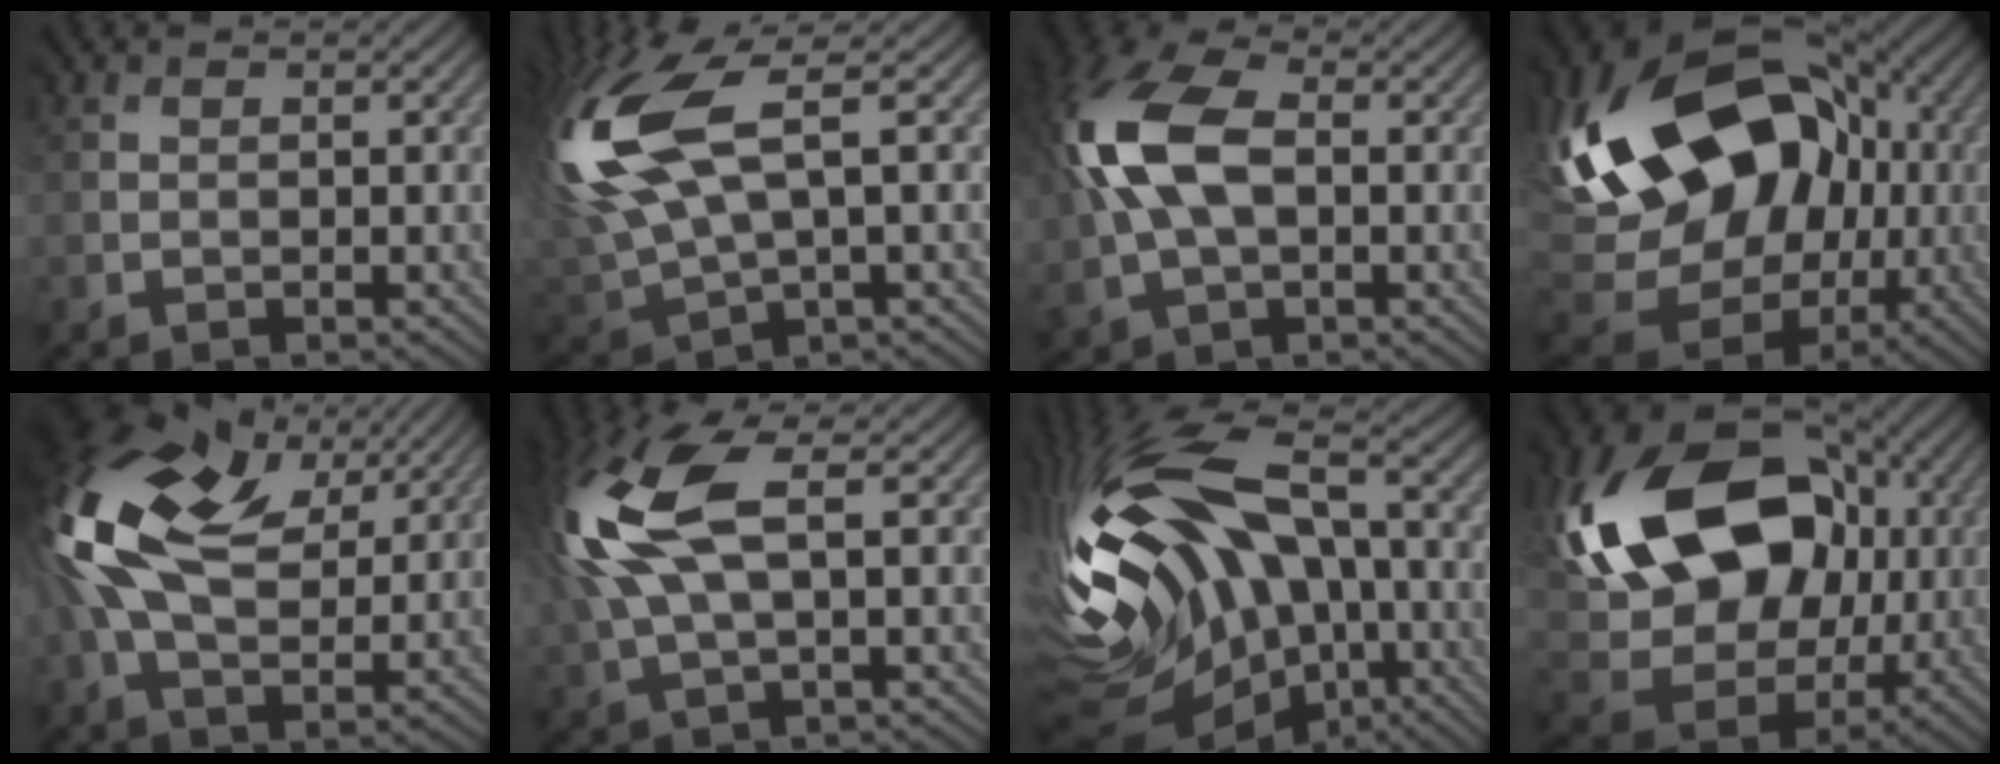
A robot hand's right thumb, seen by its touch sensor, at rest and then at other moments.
{"total": 12.7, "force": [4.7, 5.1, 10.7], "torque": [-0.281, 0.015, 0.096]}
{"total": 12.8, "force": [1.9, 7.7, 10.1], "torque": [-0.245, 0.013, 0.028]}
{"total": 20.8, "force": [2.7, 15.7, 13.3], "torque": [-0.295, -0.002, 0.076]}
{"total": 15.2, "force": [5.6, 8.6, 11.3], "torque": [-0.269, 0.020, 0.100]}
{"total": 12.6, "force": [2.8, 5.7, 10.9], "torque": [-0.281, 0.013, 0.052]}
{"total": 17.9, "force": [-1.9, 10.6, 14.2], "torque": [-0.289, -0.006, -0.019]}
{"total": 18.8, "force": [4.6, 14.0, 11.6], "torque": [-0.295, 0.005, 0.110]}